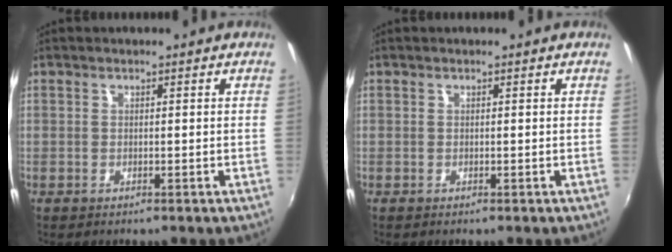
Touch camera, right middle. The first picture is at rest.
{"total": 0.0}